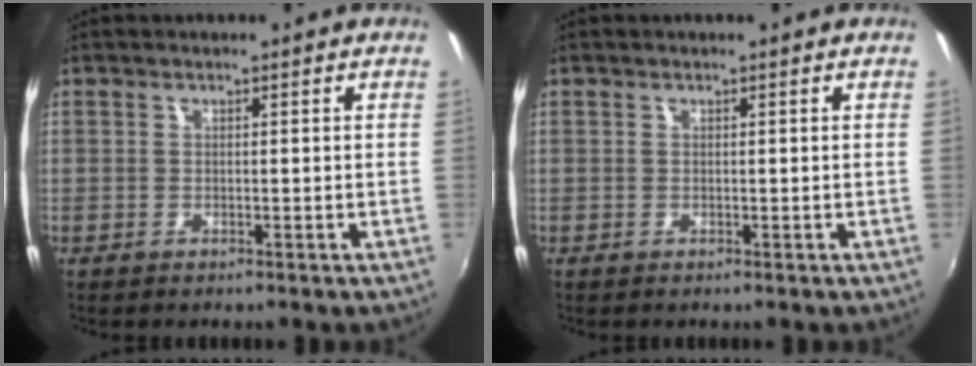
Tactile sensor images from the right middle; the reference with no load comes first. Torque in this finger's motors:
{"motor_torque": [0.00, 0.00, 0.00, -0.01]}